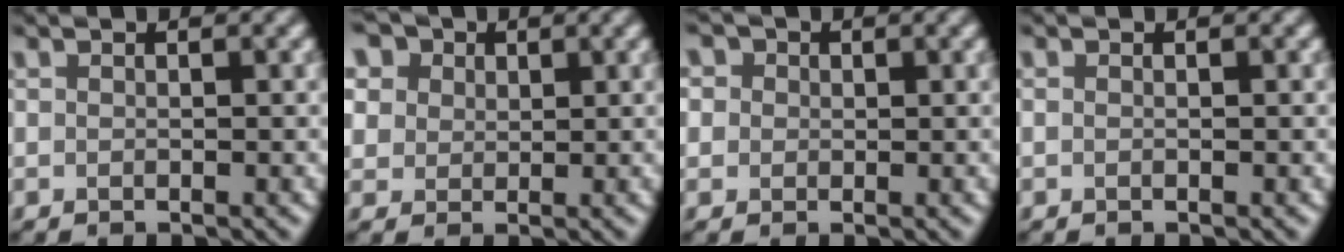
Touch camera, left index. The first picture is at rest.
{"total": 10.6, "force": [5.7, 7.6, 4.9], "torque": [-0.117, 0.032, 0.076]}
{"total": 4.8, "force": [2.3, 3.7, 2.1], "torque": [-0.042, 0.020, 0.013]}
{"total": 0.0}